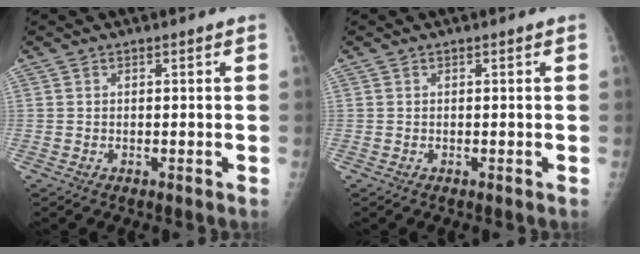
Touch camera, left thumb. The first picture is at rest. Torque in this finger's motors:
{"motor_torque": [0.00, 0.00, 0.01, -0.01, 0.00]}